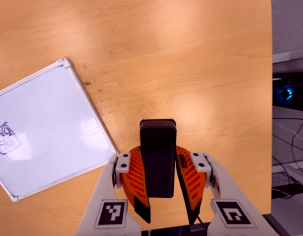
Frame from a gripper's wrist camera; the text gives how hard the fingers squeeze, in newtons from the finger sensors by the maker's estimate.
{"total": 11.3, "left": 8.7, "right": 13.8}